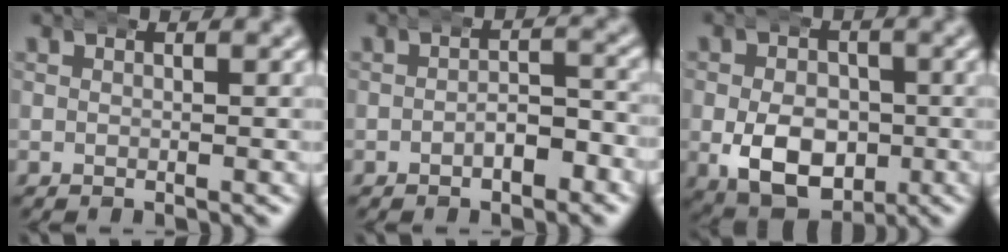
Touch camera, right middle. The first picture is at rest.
{"total": 2.7, "force": [-1.7, 1.3, 1.7], "torque": [-0.014, -0.001, -0.032]}
{"total": 8.5, "force": [-2.0, 6.2, 5.4], "torque": [-0.093, -0.032, -0.020]}